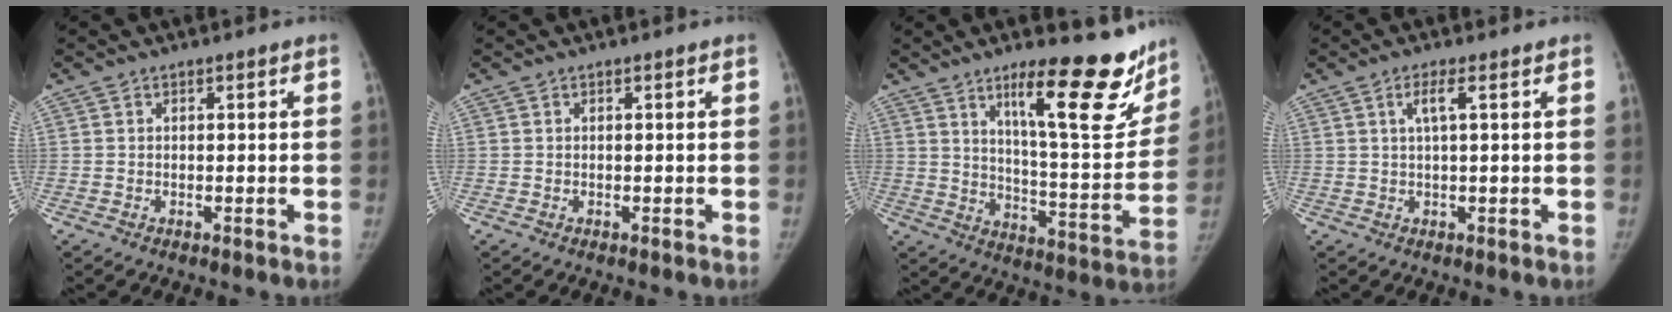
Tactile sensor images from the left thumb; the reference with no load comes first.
{"total": 0.0}
{"total": 21.1, "force": [13.2, 5.5, 15.5], "torque": [-0.166, -0.083, 0.200]}
{"total": 2.7, "force": [1.0, 0.2, 2.6], "torque": [-0.059, 0.006, 0.021]}